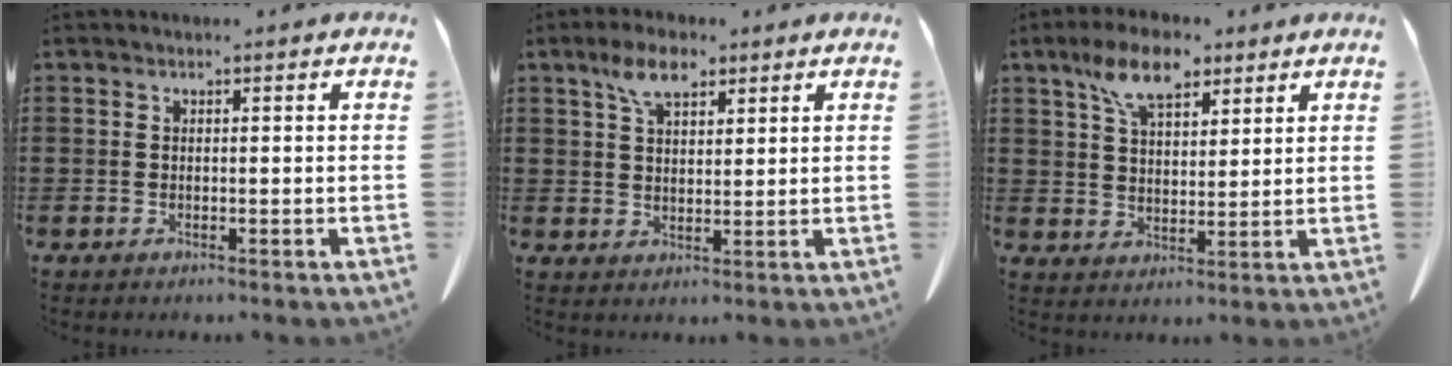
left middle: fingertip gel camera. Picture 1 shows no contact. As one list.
[{"total": 5.8, "force": [3.6, 2.7, 3.7], "torque": [-0.082, 0.010, 0.065]}, {"total": 8.6, "force": [5.7, 3.8, 5.2], "torque": [-0.110, 0.001, 0.104]}]